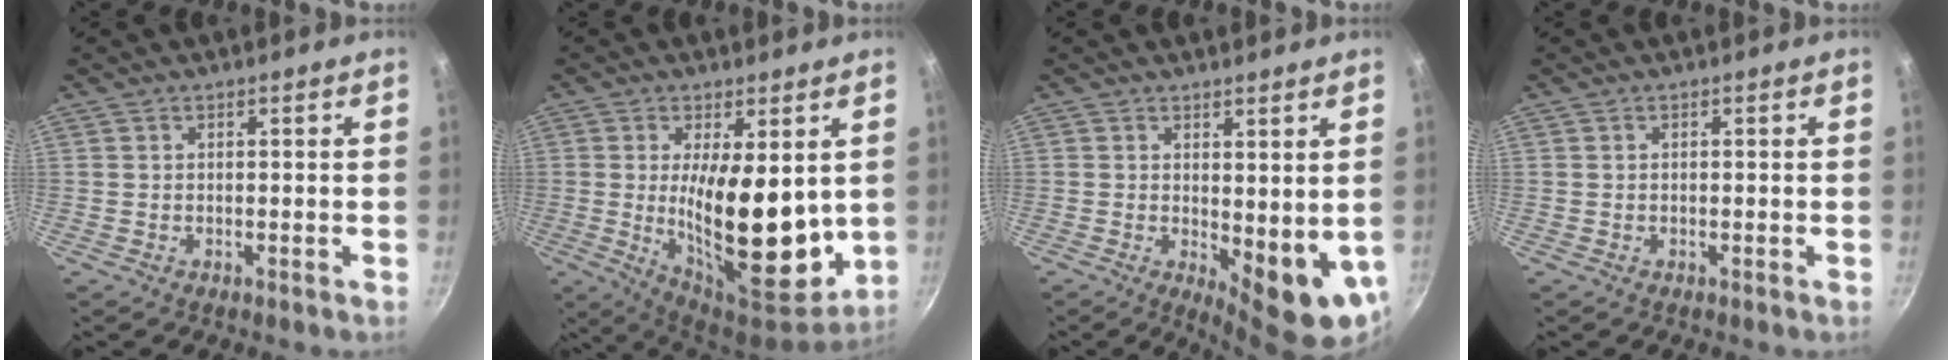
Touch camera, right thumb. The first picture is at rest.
{"total": 18.4, "force": [1.2, 7.5, 16.8], "torque": [-0.232, -0.038, 0.030]}
{"total": 9.3, "force": [0.5, 3.8, 8.5], "torque": [-0.097, -0.021, 0.017]}
{"total": 0.0}